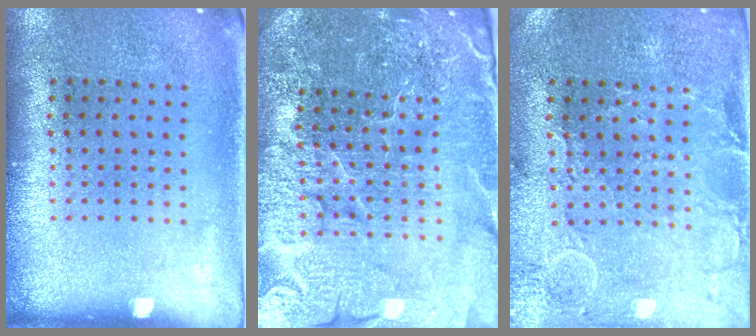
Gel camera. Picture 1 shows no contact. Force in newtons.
{"total": 5.7, "press": 5.2, "slide": 2.4}
{"total": 0.6, "press": 0.3, "slide": 0.5}